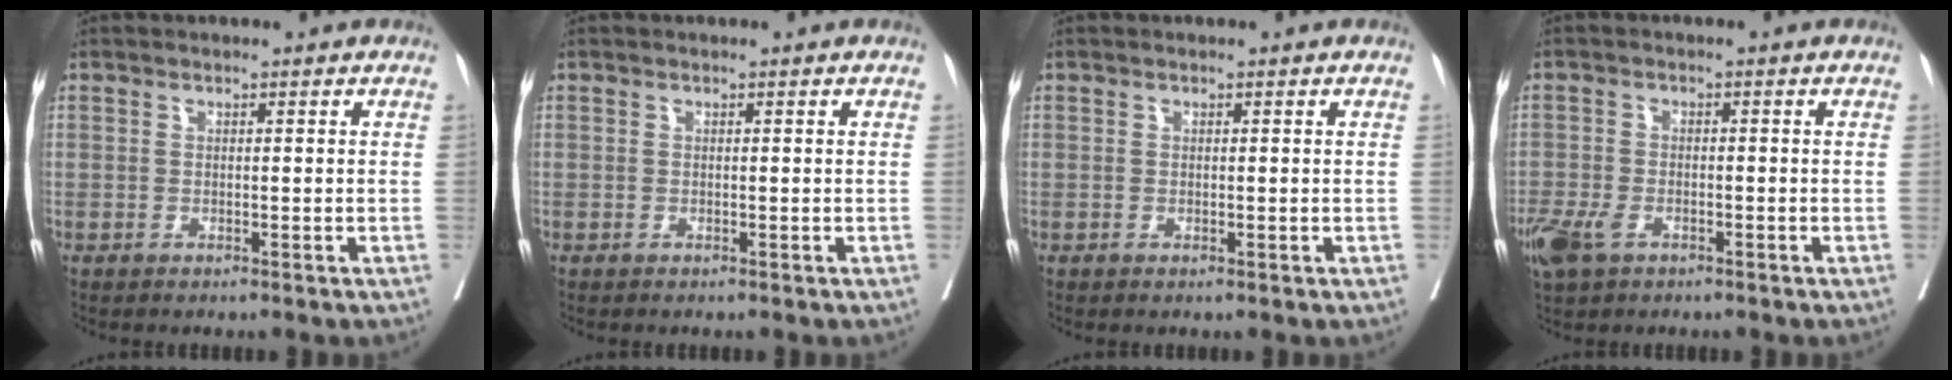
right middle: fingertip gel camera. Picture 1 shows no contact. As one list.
[{"total": 0.0}, {"total": 0.0}, {"total": 5.5, "force": [-3.4, 2.8, 3.3], "torque": [-0.068, -0.006, -0.063]}]